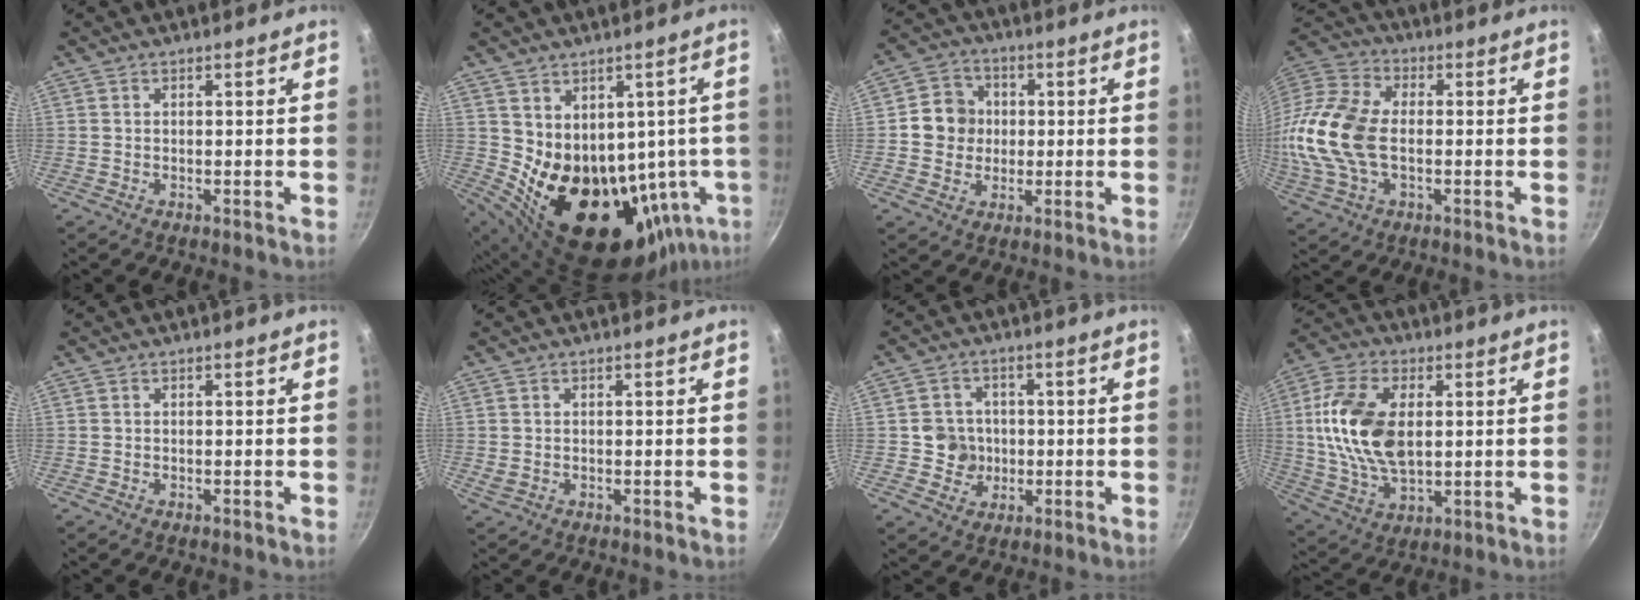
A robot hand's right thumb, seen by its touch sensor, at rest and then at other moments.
{"total": 20.4, "force": [-0.3, 14.8, 14.1], "torque": [-0.157, -0.020, 0.036]}
{"total": 7.8, "force": [0.4, 7.2, 2.8], "torque": [-0.010, 0.010, -0.008]}
{"total": 18.6, "force": [-1.5, 11.7, 14.4], "torque": [-0.302, 0.031, -0.040]}
{"total": 0.0}
{"total": 1.1, "force": [-0.1, 0.8, 0.7], "torque": [-0.012, 0.001, 0.002]}
{"total": 5.7, "force": [-0.4, 5.5, 1.4], "torque": [0.011, 0.010, -0.009]}
{"total": 16.2, "force": [2.0, 9.3, 13.1], "torque": [-0.244, -0.001, 0.036]}